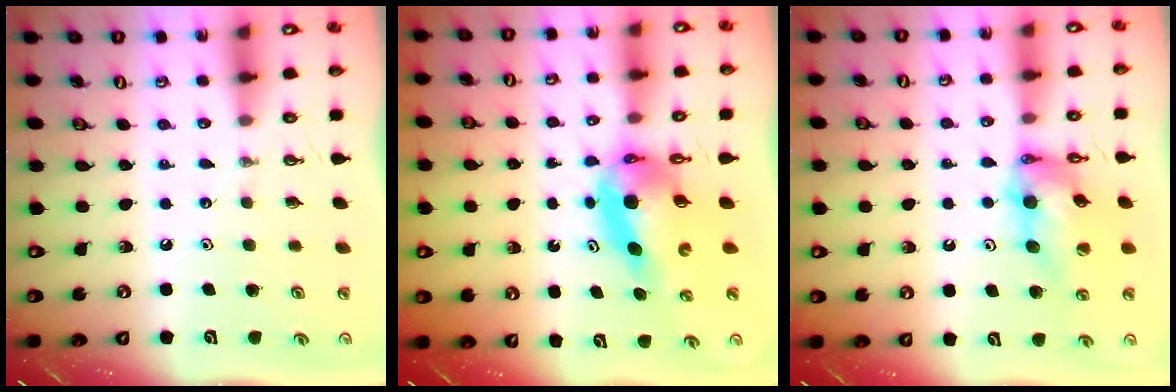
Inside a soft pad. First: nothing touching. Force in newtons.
{"total": 8.0, "press": 8.0, "slide": 0.9}
{"total": 13.6, "press": 13.5, "slide": 1.4}